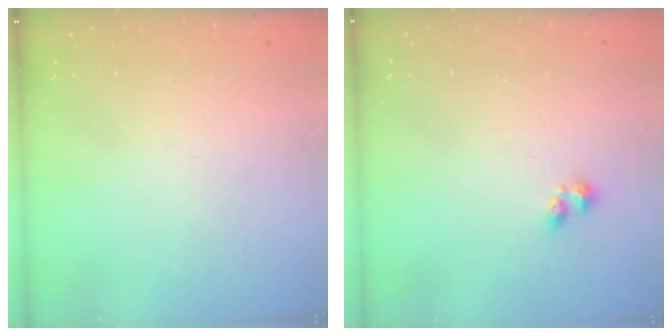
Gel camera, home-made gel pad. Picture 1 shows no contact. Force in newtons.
{"total": 2.2, "press": 2.1, "slide": 0.7}